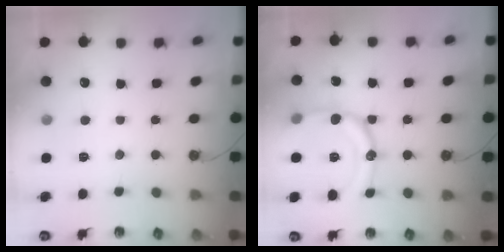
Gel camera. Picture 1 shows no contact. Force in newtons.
{"total": 17.5, "press": 17.5, "slide": 1.0}